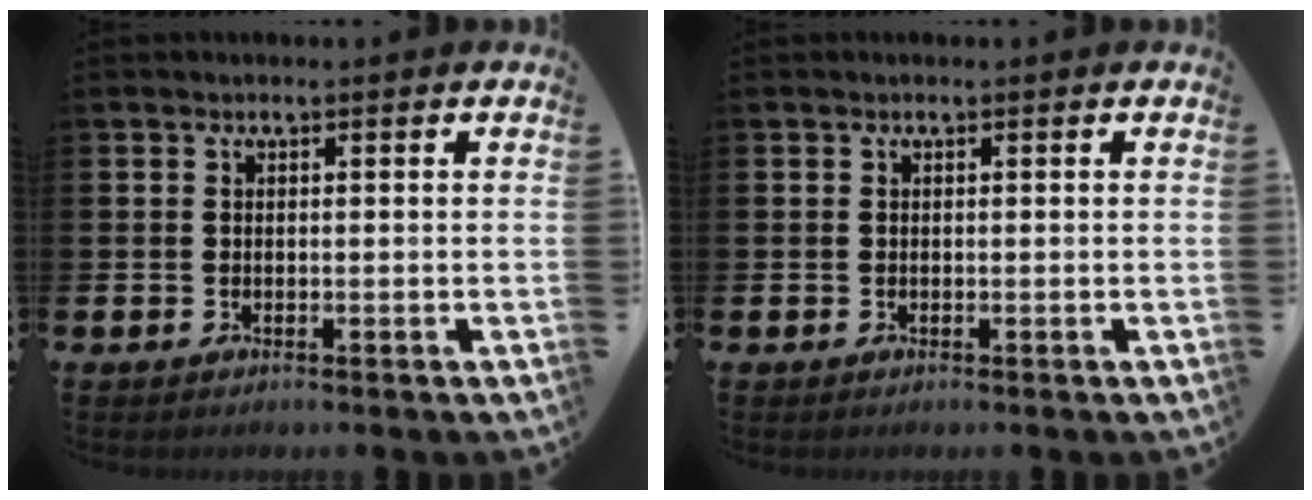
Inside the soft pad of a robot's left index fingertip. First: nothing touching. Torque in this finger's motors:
{"motor_torque": [-0.02, 0.00, 0.00, 0.00]}